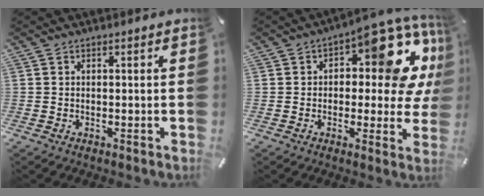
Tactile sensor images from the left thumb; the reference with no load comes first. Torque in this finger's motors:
{"motor_torque": [0.65, 0.68, 0.69, 0.23, 0.16]}